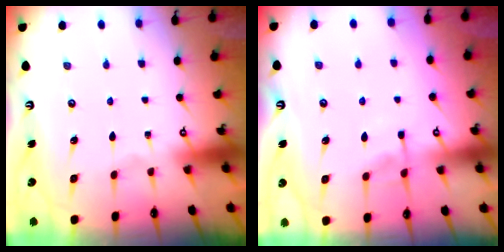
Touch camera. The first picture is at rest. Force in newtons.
{"total": 4.0, "press": 3.9, "slide": 0.5}